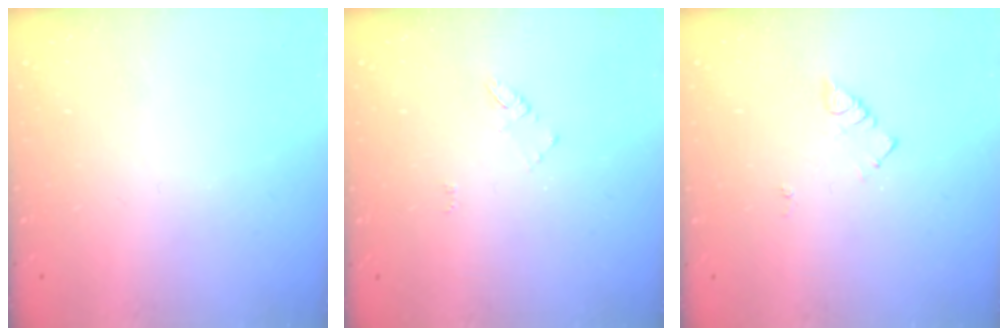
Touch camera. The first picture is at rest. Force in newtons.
{"total": 4.3, "press": 4.3, "slide": 0.5}
{"total": 4.0, "press": 4.0, "slide": 0.5}